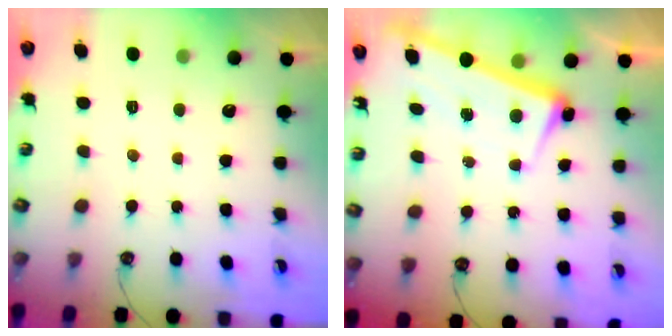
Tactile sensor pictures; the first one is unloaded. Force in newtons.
{"total": 2.2, "press": 2.1, "slide": 0.5}